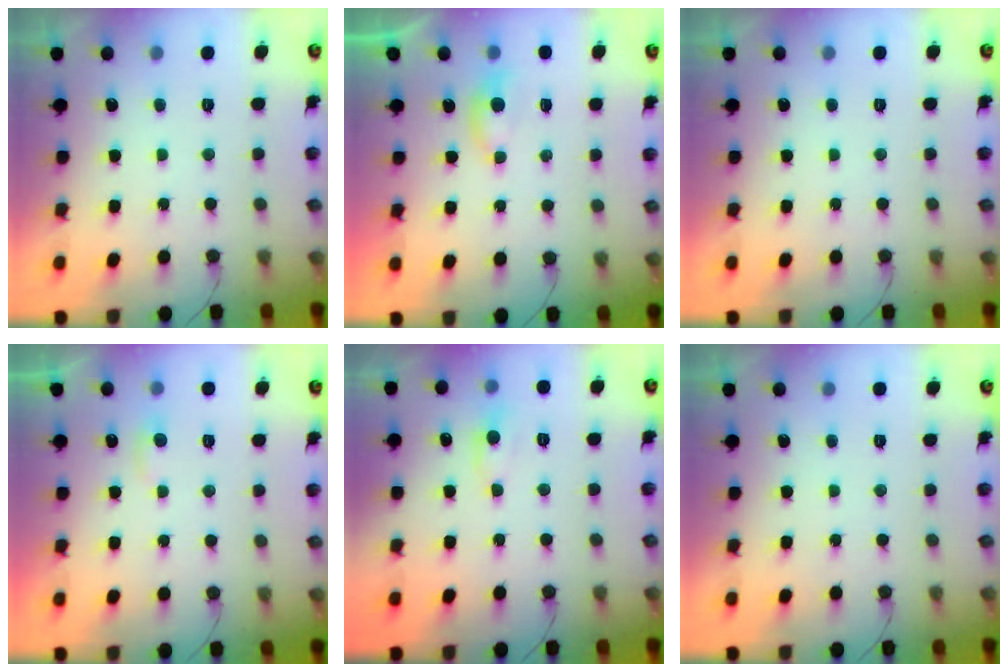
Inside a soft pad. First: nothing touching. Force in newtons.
{"total": 3.1, "press": 3.1, "slide": 0.4}
{"total": 0.0}
{"total": 2.7, "press": 2.7, "slide": 0.2}
{"total": 5.6, "press": 5.6, "slide": 0.6}
{"total": 0.0}